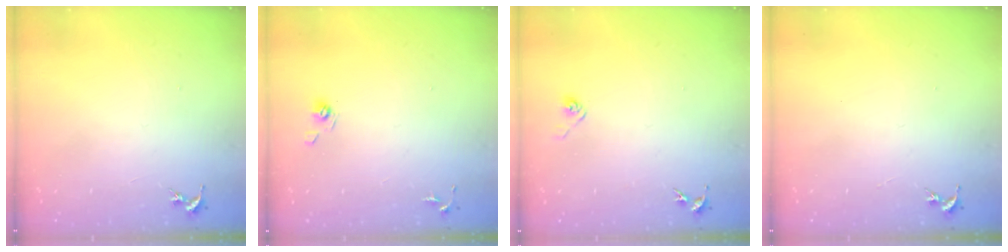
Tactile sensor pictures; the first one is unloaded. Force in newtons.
{"total": 5.4, "press": 5.2, "slide": 1.4}
{"total": 2.9, "press": 2.8, "slide": 0.8}
{"total": 0.0}